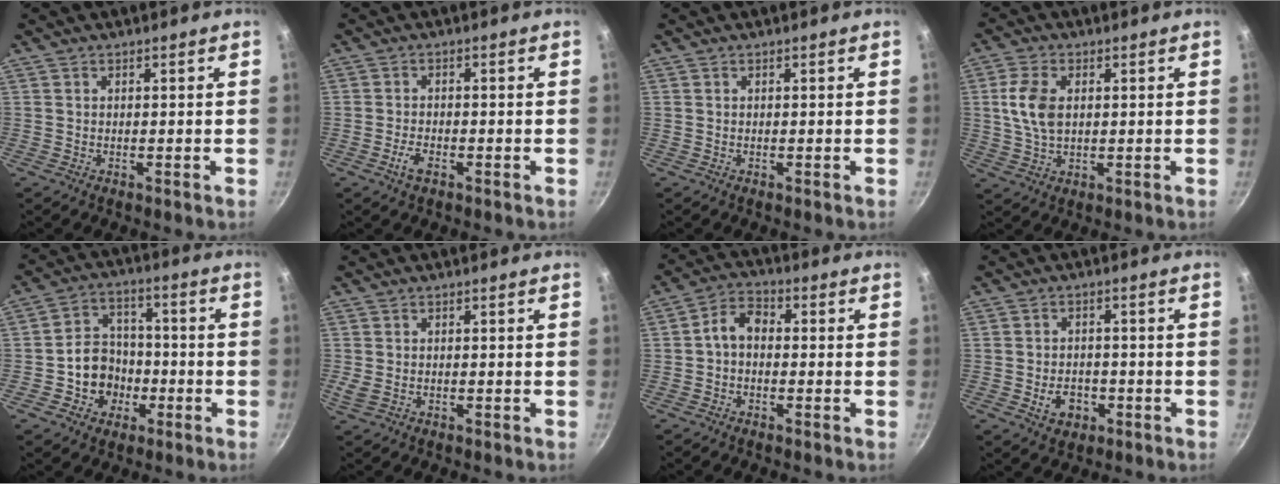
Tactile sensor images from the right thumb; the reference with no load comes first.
{"total": 3.0, "force": [-1.6, 1.4, 2.1], "torque": [-0.043, 0.011, -0.031]}
{"total": 0.0}
{"total": 7.5, "force": [1.3, 4.6, 5.9], "torque": [-0.111, 0.003, 0.023]}
{"total": 9.7, "force": [-2.7, 8.4, 4.0], "torque": [-0.028, 0.038, -0.048]}
{"total": 2.0, "force": [-0.4, 1.4, 1.4], "torque": [-0.027, -0.003, -0.003]}
{"total": 5.3, "force": [-0.6, 3.7, 3.7], "torque": [-0.059, 0.024, -0.024]}
{"total": 5.3, "force": [-1.8, 4.1, 2.8], "torque": [-0.030, 0.013, -0.024]}